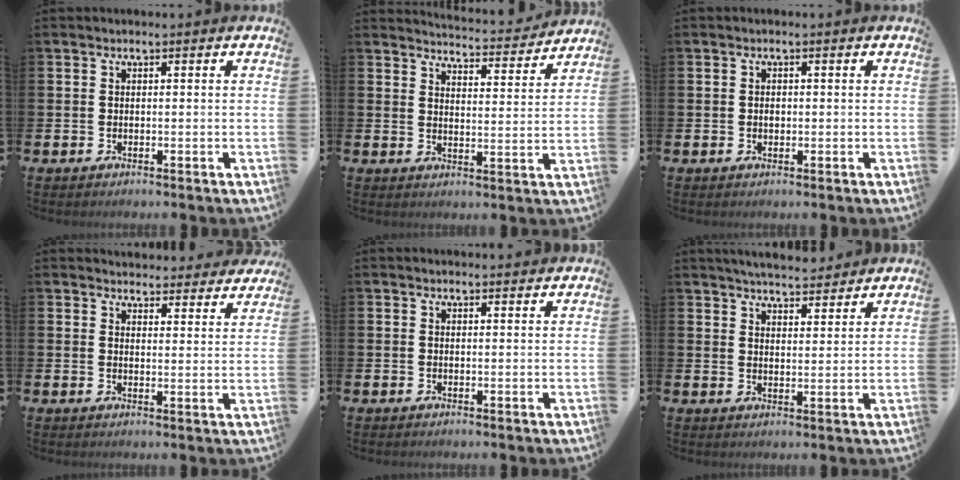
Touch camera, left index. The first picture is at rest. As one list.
[{"total": 4.7, "force": [4.7, 0.2, 0.2], "torque": [-0.007, -0.044, 0.077]}, {"total": 0.9, "force": [0.0, 0.7, 0.6], "torque": [-0.002, 0.001, -0.004]}, {"total": 4.2, "force": [4.0, 1.0, 0.0], "torque": [0.003, -0.029, 0.070]}, {"total": 0.8, "force": [0.8, 0.1, 0.2], "torque": [0.009, -0.002, 0.012]}, {"total": 5.3, "force": [5.2, 0.7, 0.6], "torque": [-0.021, -0.026, 0.095]}]